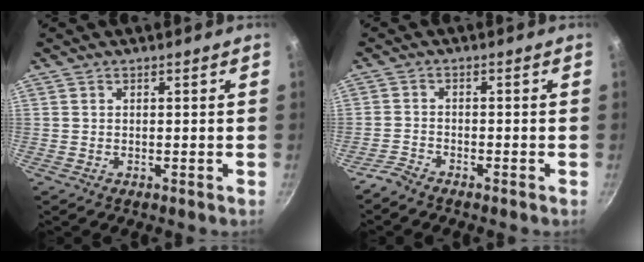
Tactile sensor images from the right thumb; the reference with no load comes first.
{"total": 2.6, "force": [-2.4, 0.5, 0.7], "torque": [-0.027, 0.017, -0.054]}